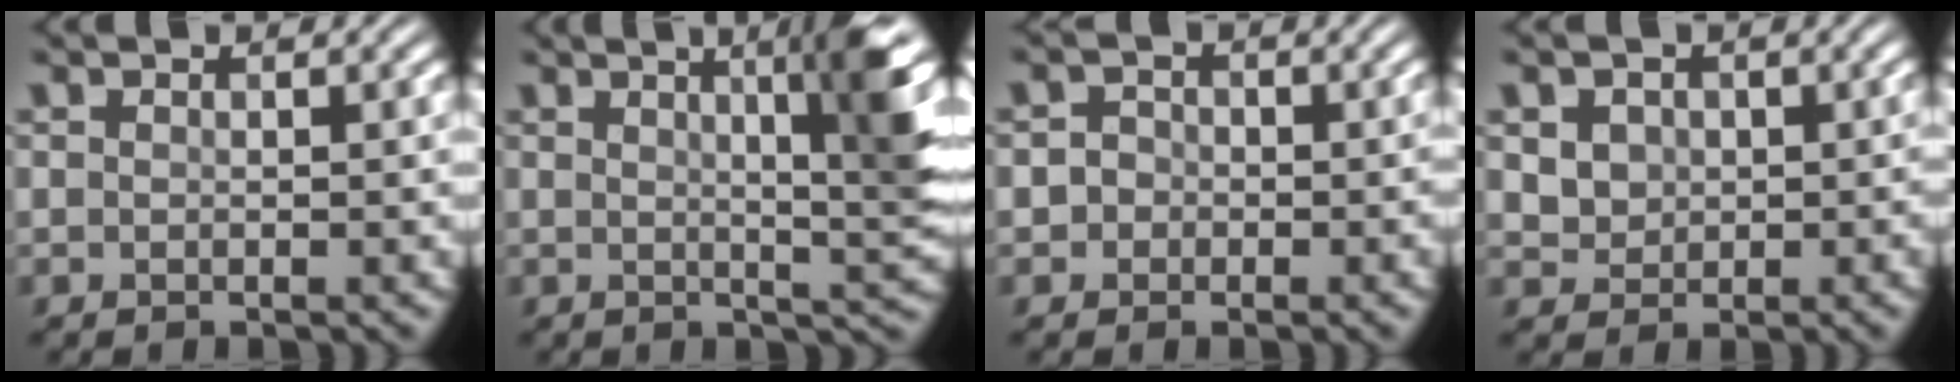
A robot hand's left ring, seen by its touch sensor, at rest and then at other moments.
{"total": 5.2, "force": [2.3, 0.1, 4.6], "torque": [-0.055, 0.008, 0.024]}
{"total": 2.5, "force": [-0.9, 2.3, 0.1], "torque": [0.010, -0.005, -0.026]}
{"total": 4.4, "force": [0.5, 3.7, 2.3], "torque": [-0.042, -0.010, 0.007]}